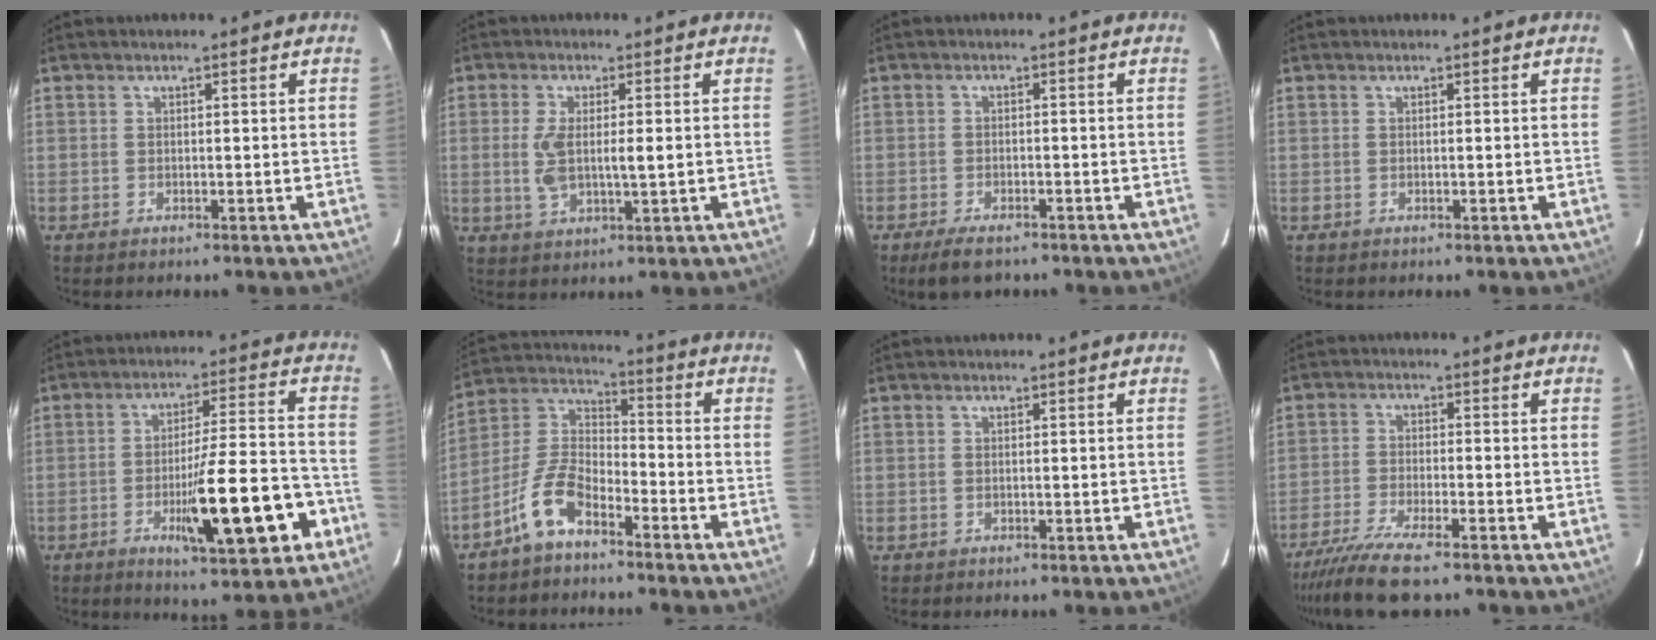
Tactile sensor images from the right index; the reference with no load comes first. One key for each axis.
{"total": 6.0, "fx": 0.1, "fy": 1.8, "fz": 5.7, "tx": -0.115, "ty": 0.000, "tz": 0.006}
{"total": 4.8, "fx": -3.6, "fy": 1.7, "fz": 2.6, "tx": -0.048, "ty": -0.007, "tz": -0.057}
{"total": 0.0}
{"total": 15.3, "fx": -5.7, "fy": 1.9, "fz": 14.1, "tx": -0.221, "ty": -0.002, "tz": -0.077}
{"total": 8.6, "fx": -5.8, "fy": 3.4, "fz": 5.4, "tx": -0.128, "ty": 0.016, "tz": -0.120}
{"total": 0.0}
{"total": 9.3, "fx": -7.5, "fy": 0.5, "fz": 5.4, "tx": -0.089, "ty": -0.025, "tz": -0.126}